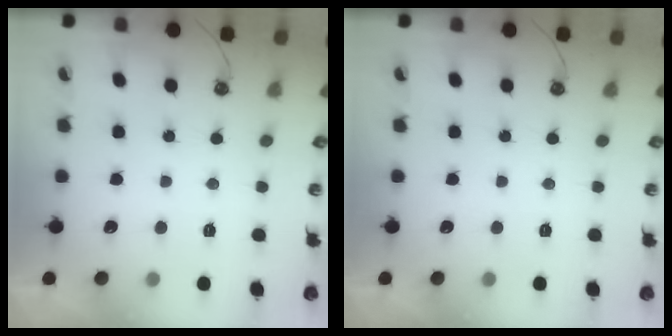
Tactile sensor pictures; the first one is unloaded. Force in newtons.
{"total": 0.0}